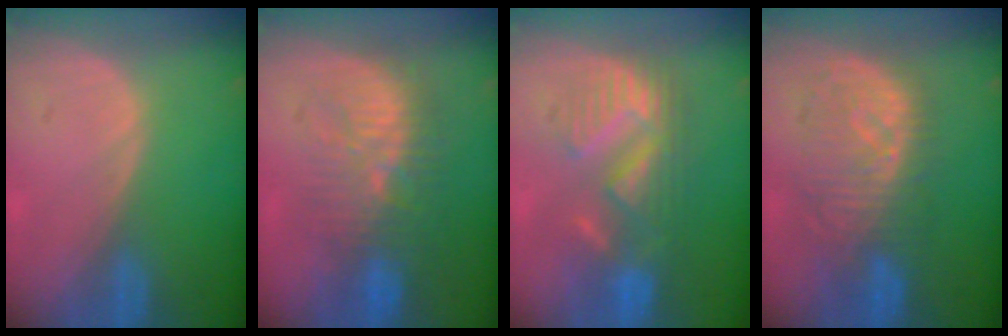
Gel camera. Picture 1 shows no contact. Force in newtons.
{"total": 9.2, "press": 9.0, "slide": 2.0}
{"total": 8.8, "press": 8.7, "slide": 1.5}
{"total": 9.2, "press": 8.9, "slide": 2.4}